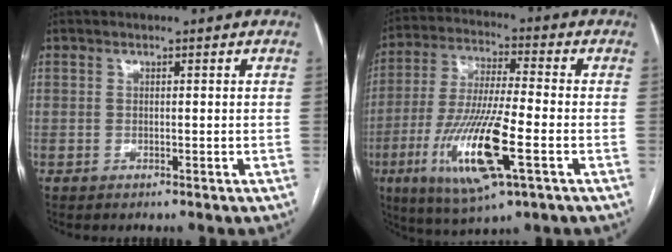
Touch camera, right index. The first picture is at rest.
{"total": 15.9, "force": [-5.4, 1.9, 14.9], "torque": [-0.303, -0.026, -0.093]}